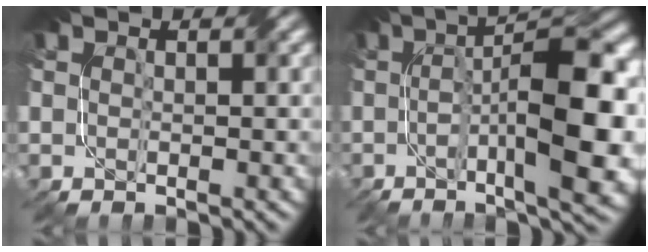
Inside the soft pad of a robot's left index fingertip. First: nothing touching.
{"total": 11.7, "force": [-1.2, 2.8, 11.3], "torque": [-0.169, 0.002, -0.017]}